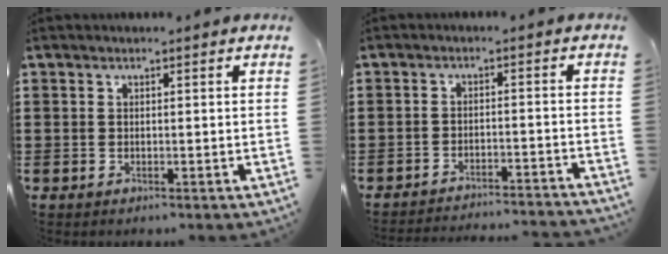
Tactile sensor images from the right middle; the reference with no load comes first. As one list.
[{"total": 3.1, "force": [-3.1, -0.2, 0.3], "torque": [-0.009, 0.001, -0.065]}]